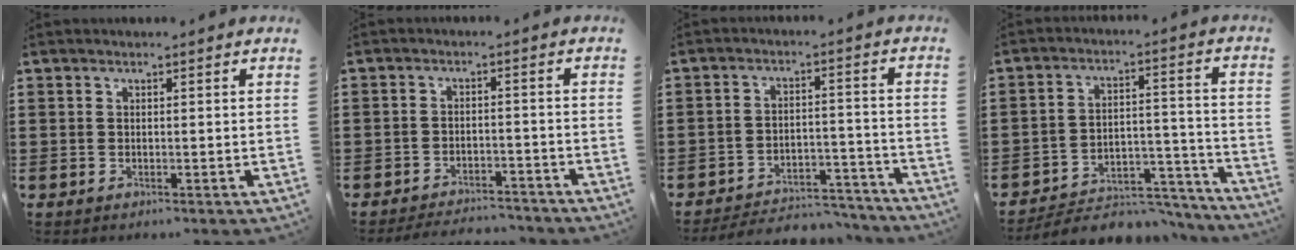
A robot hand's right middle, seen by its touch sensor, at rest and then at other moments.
{"total": 3.8, "force": [-3.7, 0.6, -0.2], "torque": [-0.003, 0.002, -0.080]}
{"total": 5.3, "force": [-5.1, 1.1, 0.7], "torque": [-0.018, 0.011, -0.106]}
{"total": 6.3, "force": [-5.8, 1.8, 1.5], "torque": [-0.018, 0.022, -0.112]}